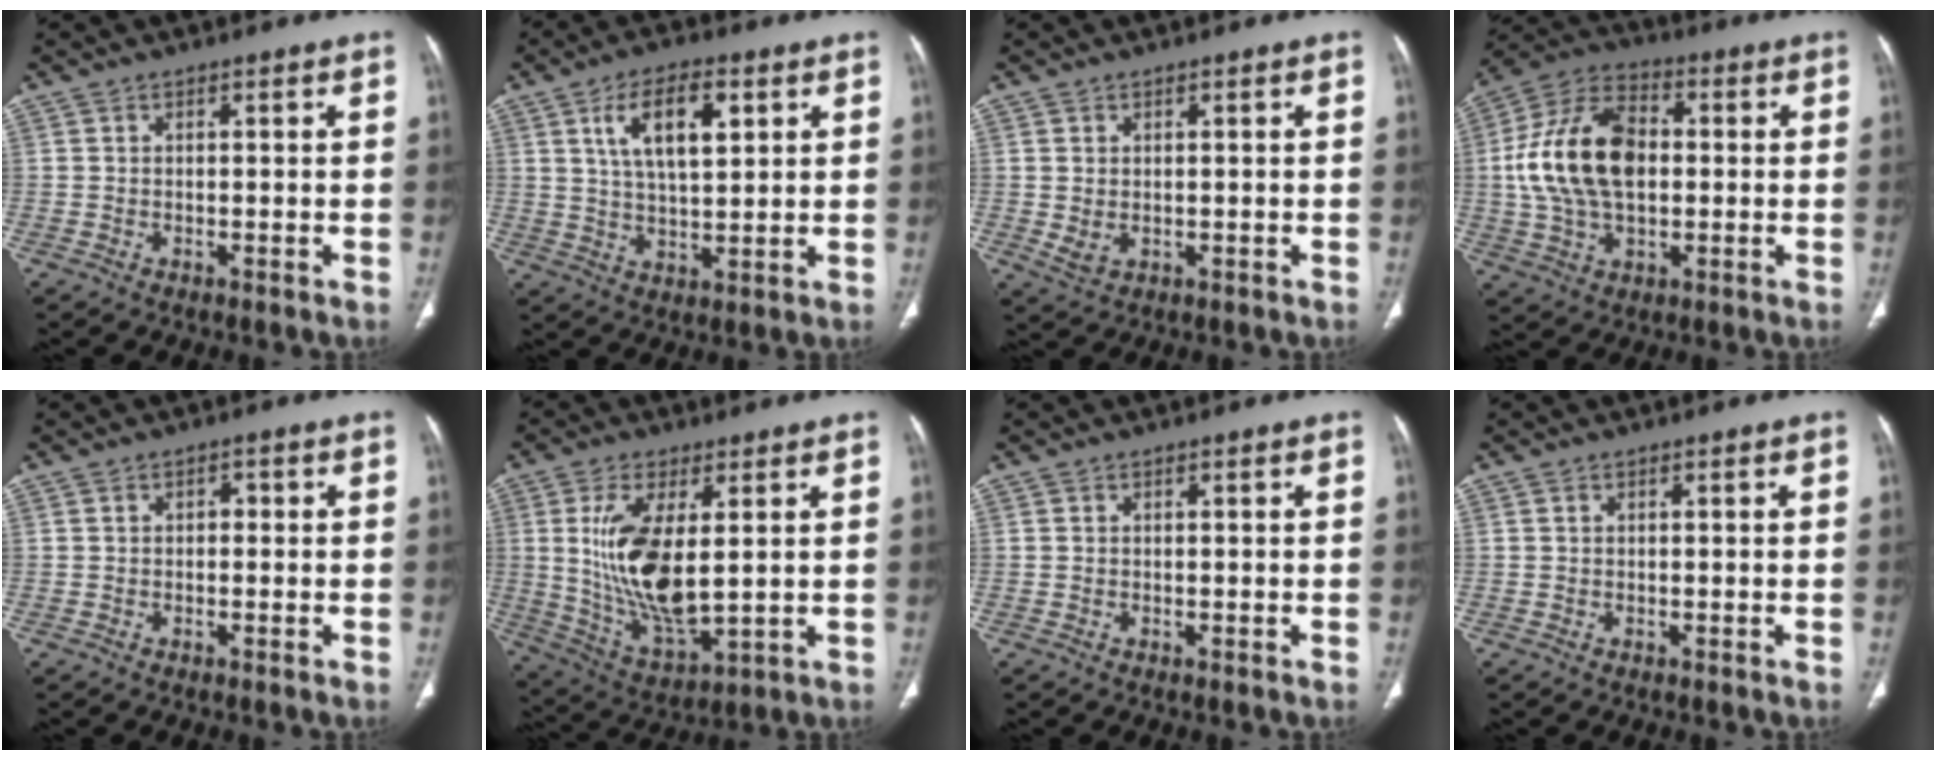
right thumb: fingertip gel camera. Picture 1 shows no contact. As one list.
[{"total": 10.8, "force": [4.0, 4.8, 8.8], "torque": [-0.142, -0.011, 0.074]}, {"total": 2.7, "force": [0.1, 1.9, 1.8], "torque": [-0.037, -0.006, 0.013]}, {"total": 17.9, "force": [0.8, 11.1, 14.0], "torque": [-0.260, 0.022, 0.012]}, {"total": 1.1, "force": [-0.1, 0.8, 0.7], "torque": [-0.005, 0.003, -0.006]}, {"total": 15.4, "force": [2.2, 6.5, 13.8], "torque": [-0.268, -0.027, 0.056]}, {"total": 0.0}, {"total": 0.0}]